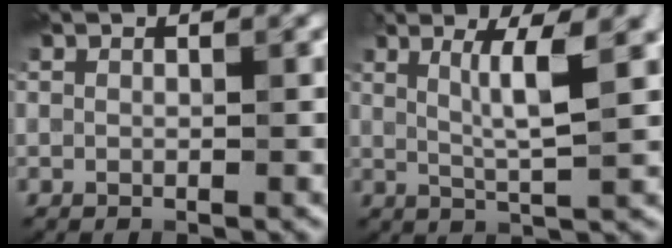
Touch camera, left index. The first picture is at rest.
{"total": 4.6, "force": [1.5, 0.6, 4.3], "torque": [-0.074, -0.002, 0.028]}